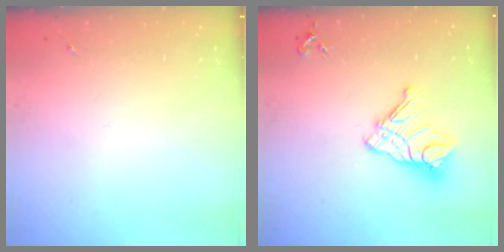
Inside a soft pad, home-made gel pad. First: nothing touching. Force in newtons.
{"total": 14.1, "press": 14.1, "slide": 1.5}